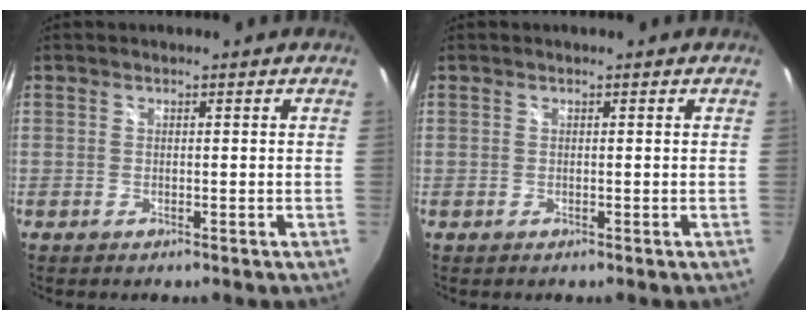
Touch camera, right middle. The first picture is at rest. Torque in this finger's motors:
{"motor_torque": [-0.06, 0.15, -0.03, 0.00]}